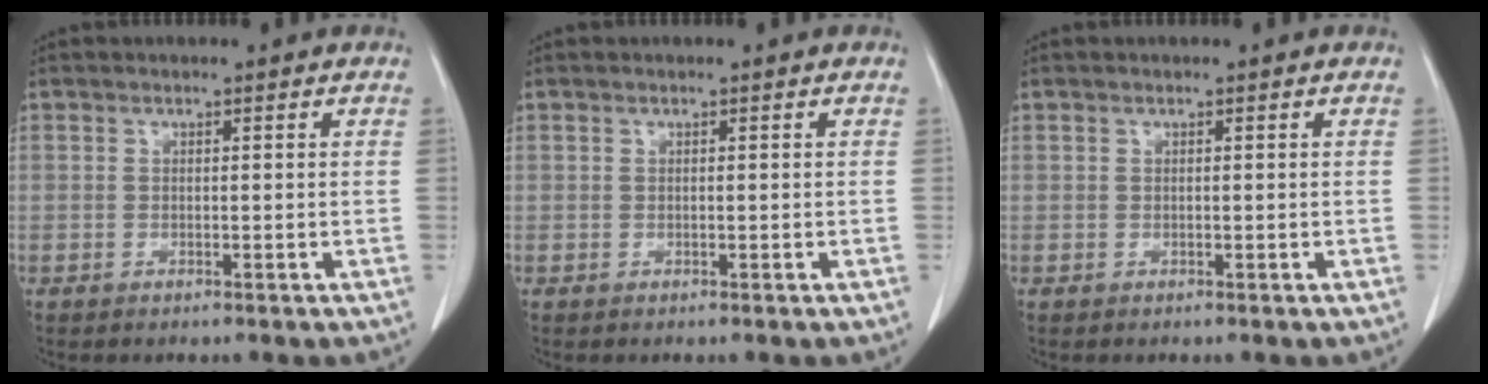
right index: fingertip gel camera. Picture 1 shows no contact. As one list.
[{"total": 0.0}, {"total": 0.0}]